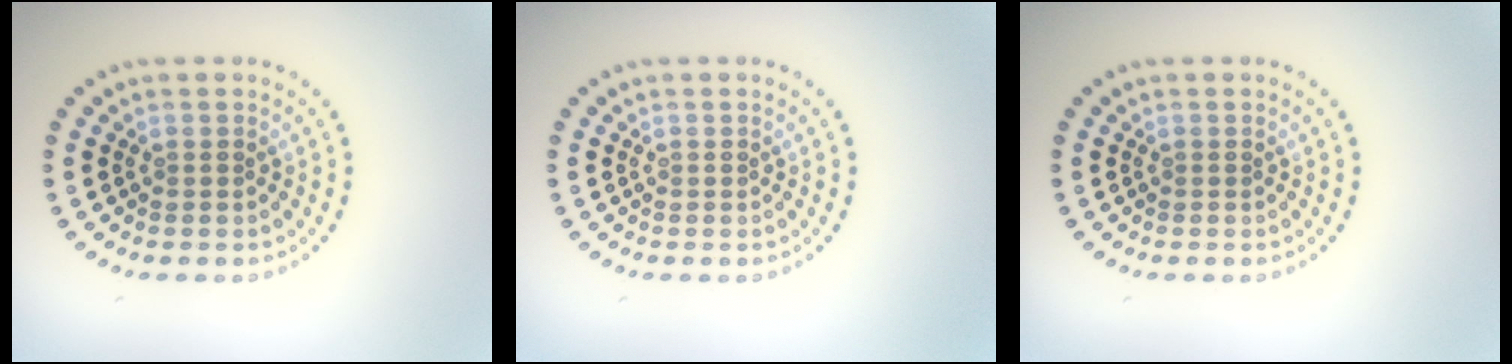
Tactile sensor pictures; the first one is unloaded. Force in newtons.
{"total": 0.0}
{"total": 0.0}